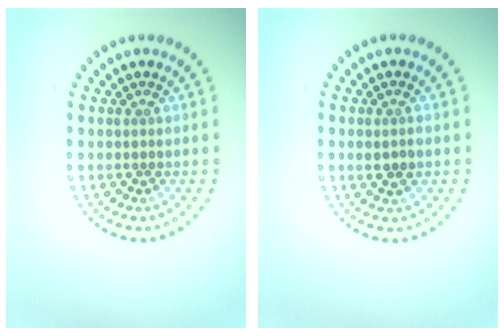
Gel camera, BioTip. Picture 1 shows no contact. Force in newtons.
{"total": 1.6, "press": 1.5, "slide": 0.5}